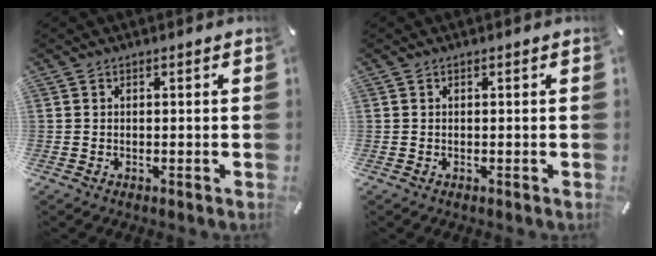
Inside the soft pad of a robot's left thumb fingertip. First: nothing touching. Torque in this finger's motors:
{"motor_torque": [0.01, 0.01, -0.03, 0.00, 0.00]}